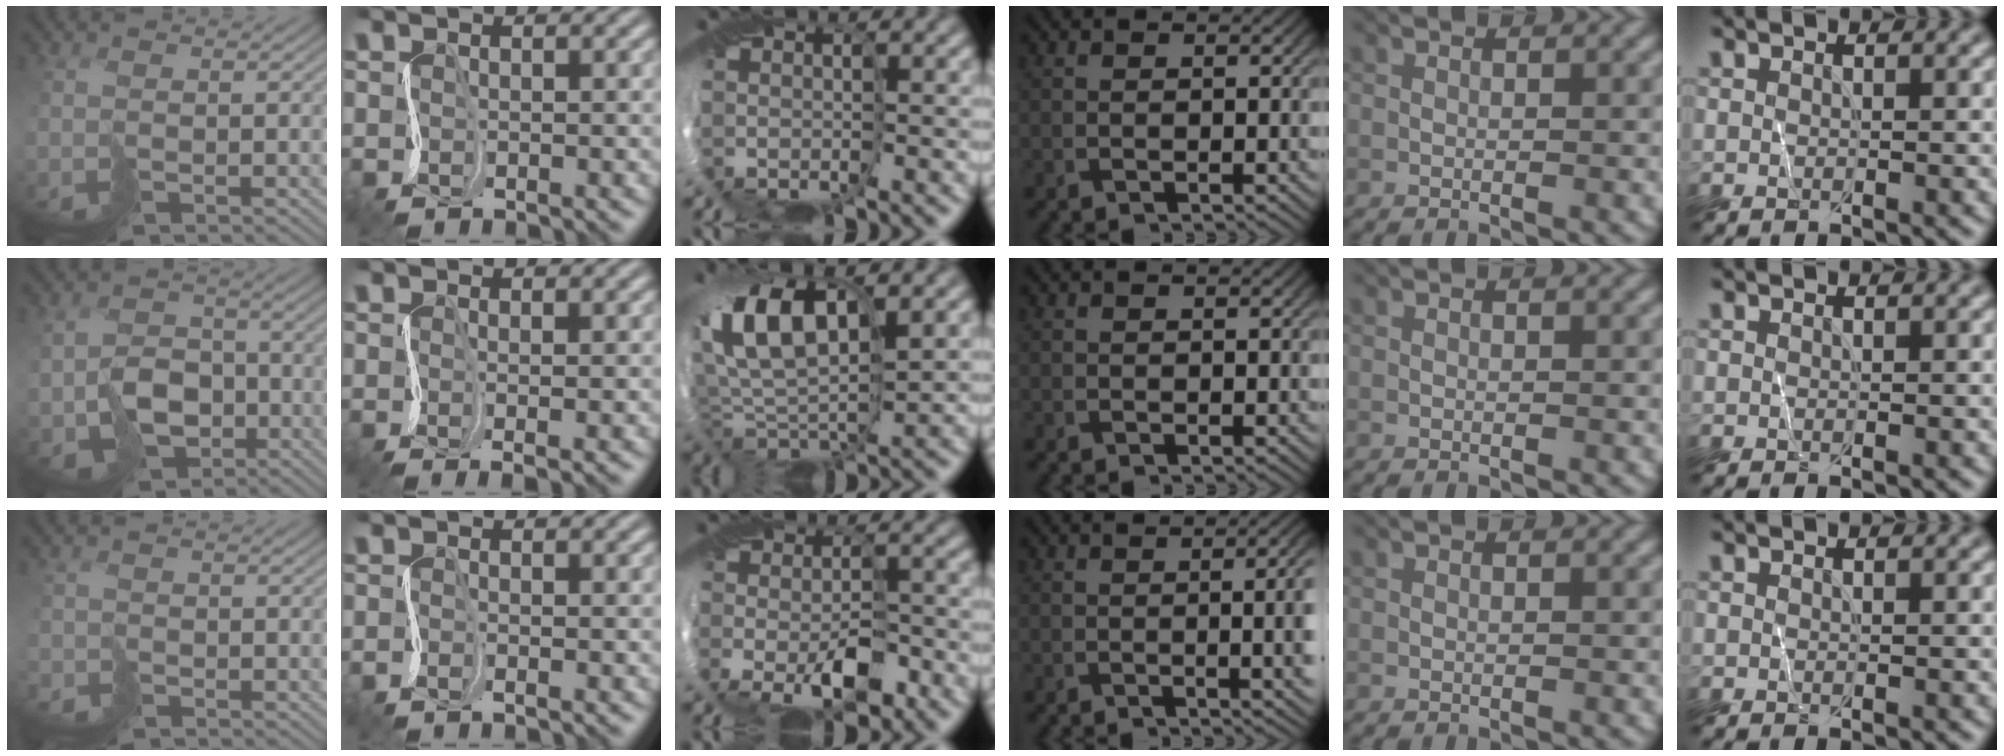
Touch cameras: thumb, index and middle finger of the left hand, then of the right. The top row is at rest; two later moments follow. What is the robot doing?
{"motion": "cut", "object": "bubble wrap"}